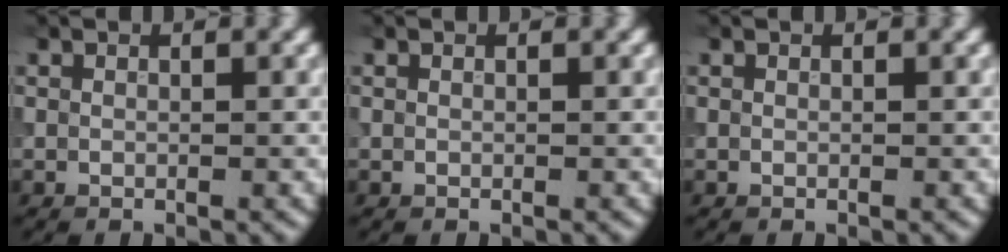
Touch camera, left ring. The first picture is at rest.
{"total": 0.0}
{"total": 0.0}